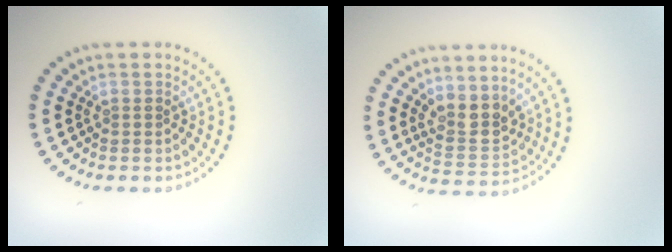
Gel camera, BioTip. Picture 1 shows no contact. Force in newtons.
{"total": 3.2, "press": 2.9, "slide": 1.3}